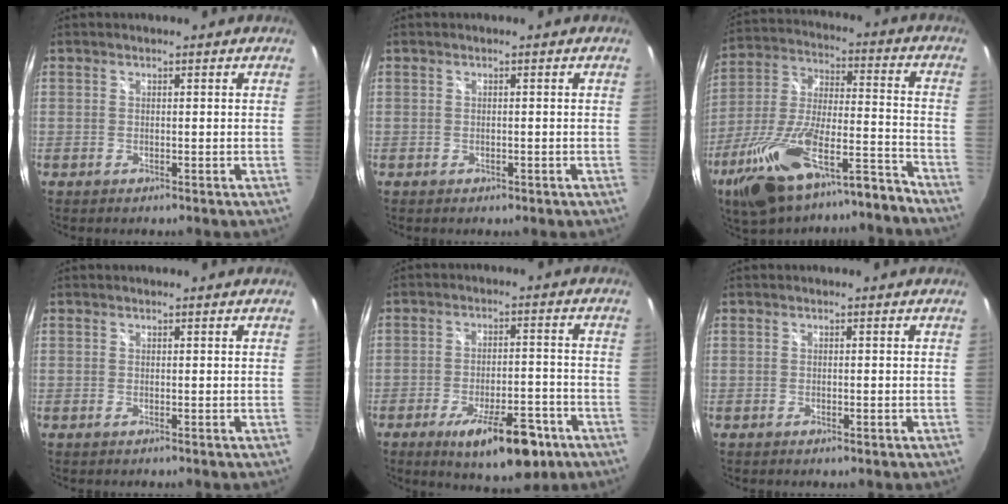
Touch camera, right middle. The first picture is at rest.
{"total": 1.0, "force": [-0.4, 0.7, 0.5], "torque": [-0.007, -0.004, -0.007]}
{"total": 20.7, "force": [-15.3, 5.7, 12.8], "torque": [-0.252, -0.016, -0.260]}
{"total": 0.0}
{"total": 13.6, "force": [-8.0, 4.8, 9.9], "torque": [-0.160, -0.010, -0.112]}
{"total": 0.9, "force": [-0.4, 0.4, 0.6], "torque": [-0.010, -0.002, -0.007]}